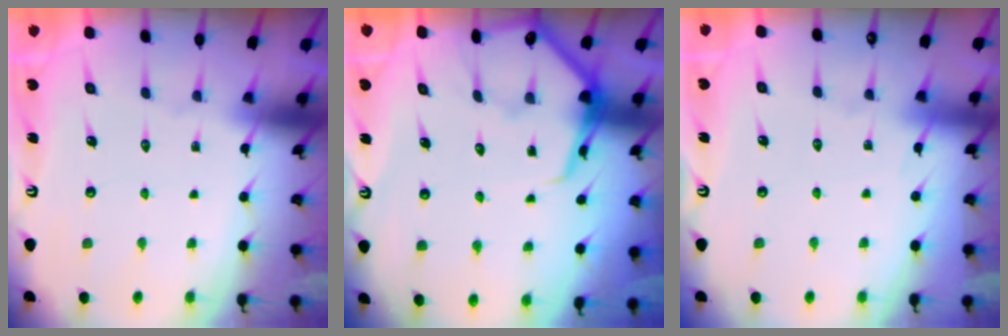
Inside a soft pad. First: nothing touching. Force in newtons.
{"total": 6.6, "press": 6.5, "slide": 0.7}
{"total": 2.6, "press": 2.6, "slide": 0.4}